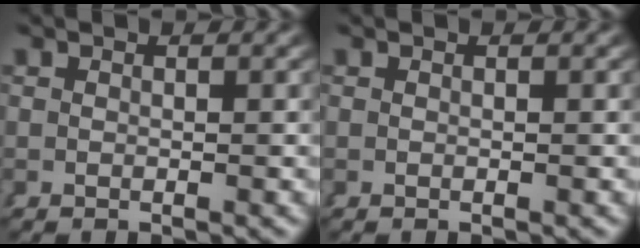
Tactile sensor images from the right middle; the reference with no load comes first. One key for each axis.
{"total": 0.0}